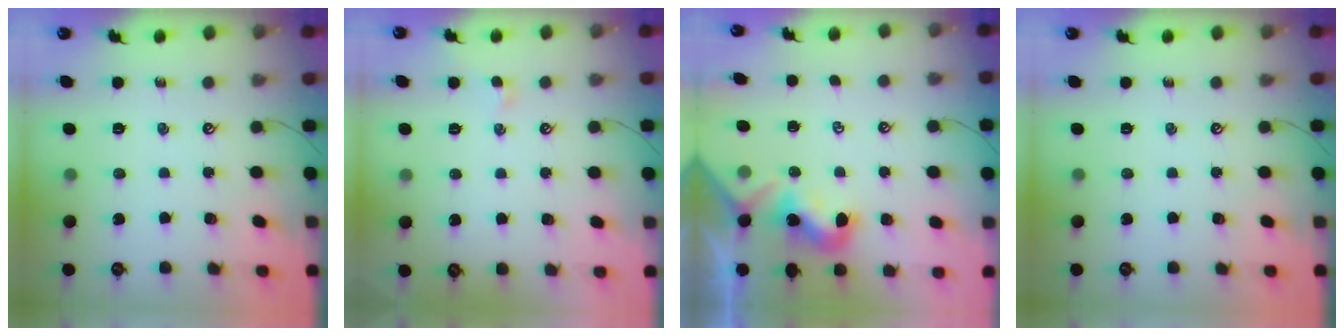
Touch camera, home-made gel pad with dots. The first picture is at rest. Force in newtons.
{"total": 0.6, "press": 0.1, "slide": 0.5}
{"total": 1.7, "press": 1.7, "slide": 0.1}
{"total": 0.0}